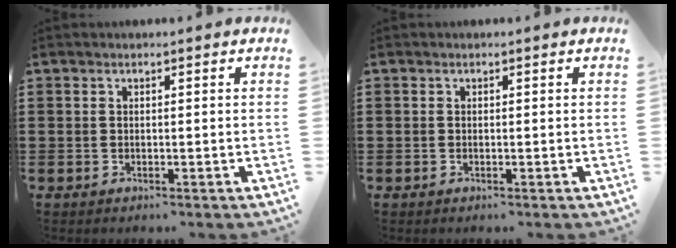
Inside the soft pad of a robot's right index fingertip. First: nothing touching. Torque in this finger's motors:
{"motor_torque": [-0.70, 1.44, 0.00, 0.00]}